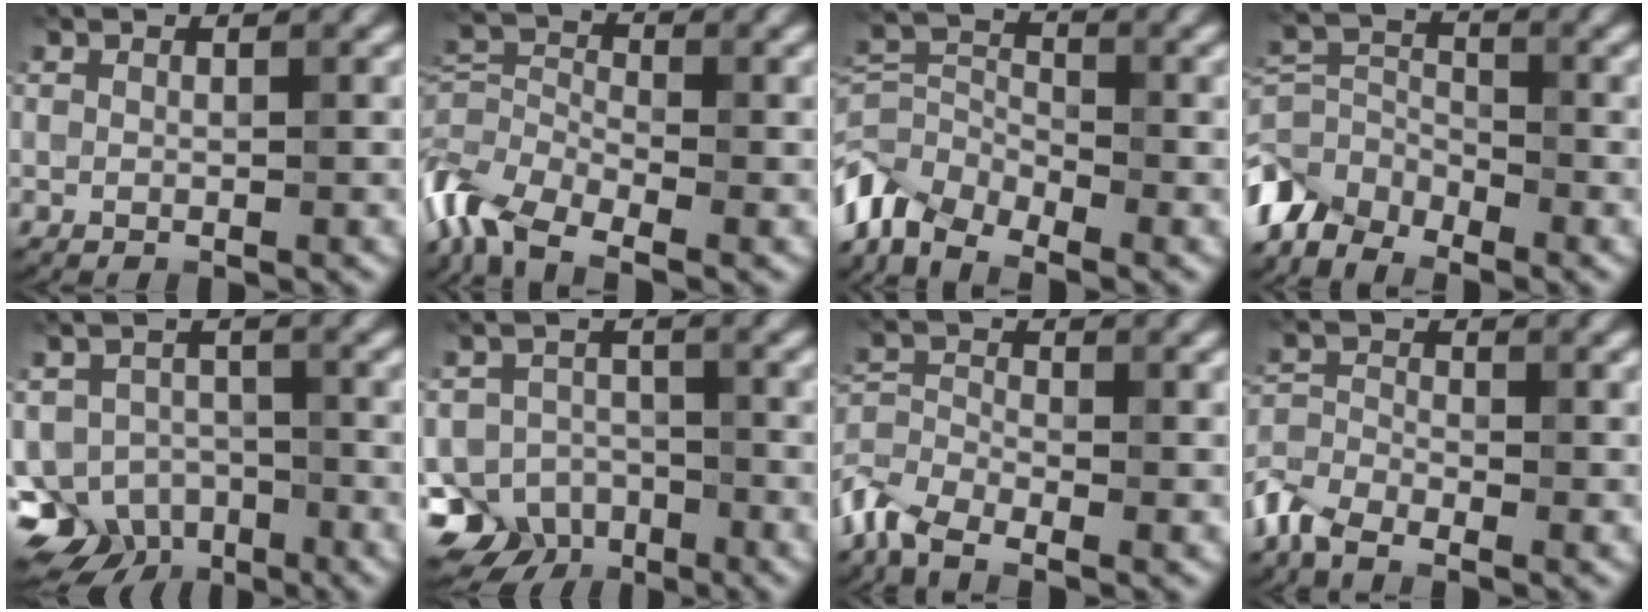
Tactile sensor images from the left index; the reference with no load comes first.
{"total": 6.9, "force": [-4.4, 3.3, 4.1], "torque": [-0.089, 0.004, -0.105]}
{"total": 6.3, "force": [-4.8, 3.1, 2.6], "torque": [-0.054, 0.001, -0.109]}
{"total": 4.9, "force": [-4.2, 2.3, 1.2], "torque": [-0.028, 0.000, -0.096]}
{"total": 6.7, "force": [-4.4, 4.5, 2.1], "torque": [-0.021, -0.002, -0.078]}
{"total": 7.0, "force": [-4.8, 4.8, 1.7], "torque": [-0.007, 0.001, -0.082]}
{"total": 4.6, "force": [-3.6, 1.7, 2.3], "torque": [-0.058, -0.001, -0.090]}
{"total": 3.8, "force": [-3.1, 1.4, 1.7], "torque": [-0.042, 0.000, -0.080]}